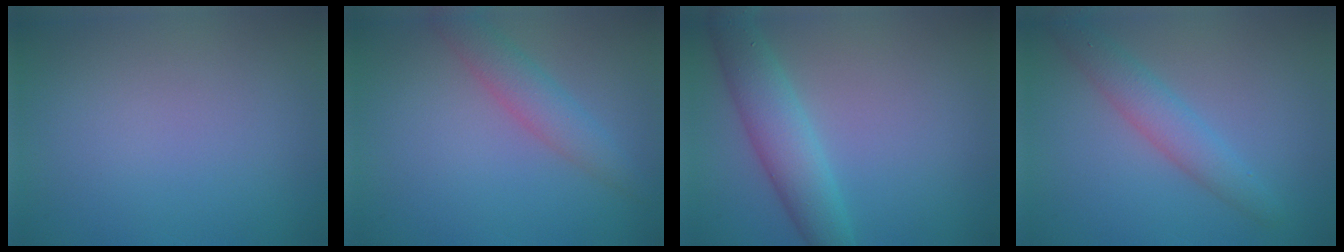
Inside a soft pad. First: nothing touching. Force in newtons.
{"total": 3.0, "press": 3.0, "slide": 0.1}
{"total": 4.0, "press": 4.0, "slide": 0.2}
{"total": 3.2, "press": 3.2, "slide": 0.1}